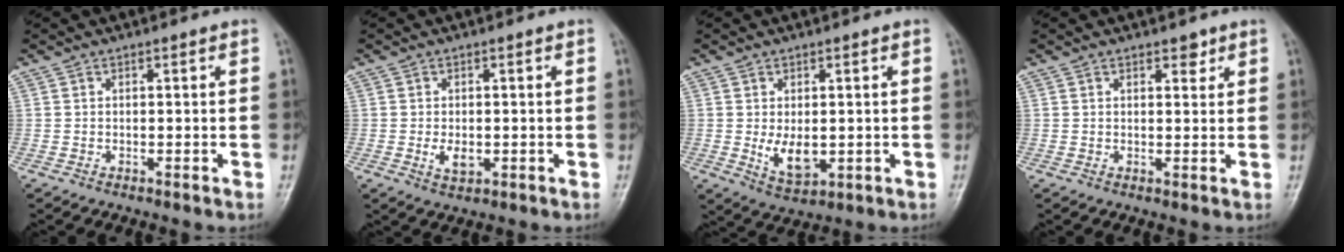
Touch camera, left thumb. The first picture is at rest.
{"total": 3.3, "force": [-0.5, 2.0, 2.5], "torque": [-0.041, -0.004, -0.004]}
{"total": 6.0, "force": [-0.2, 3.6, 4.8], "torque": [-0.070, -0.015, 0.010]}
{"total": 2.1, "force": [1.4, 1.1, 1.1], "torque": [-0.001, -0.007, 0.019]}